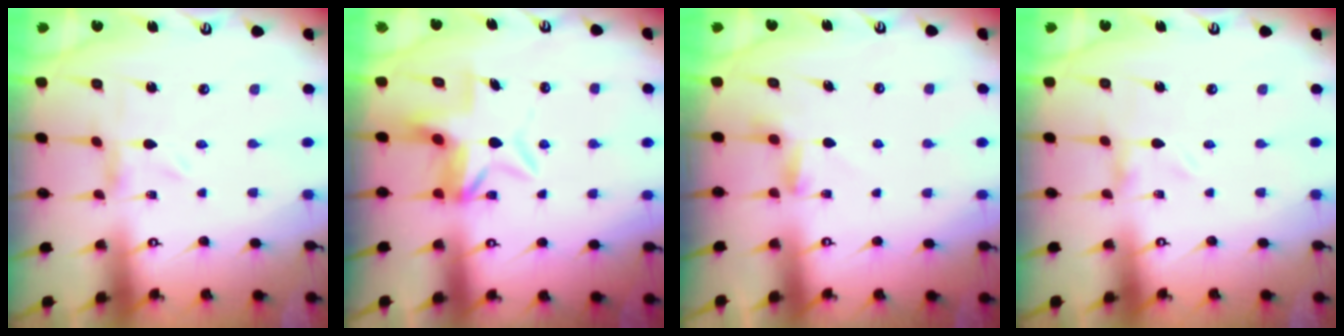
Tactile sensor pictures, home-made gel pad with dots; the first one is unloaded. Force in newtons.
{"total": 7.1, "press": 7.1, "slide": 0.8}
{"total": 3.7, "press": 3.6, "slide": 0.5}
{"total": 0.0}